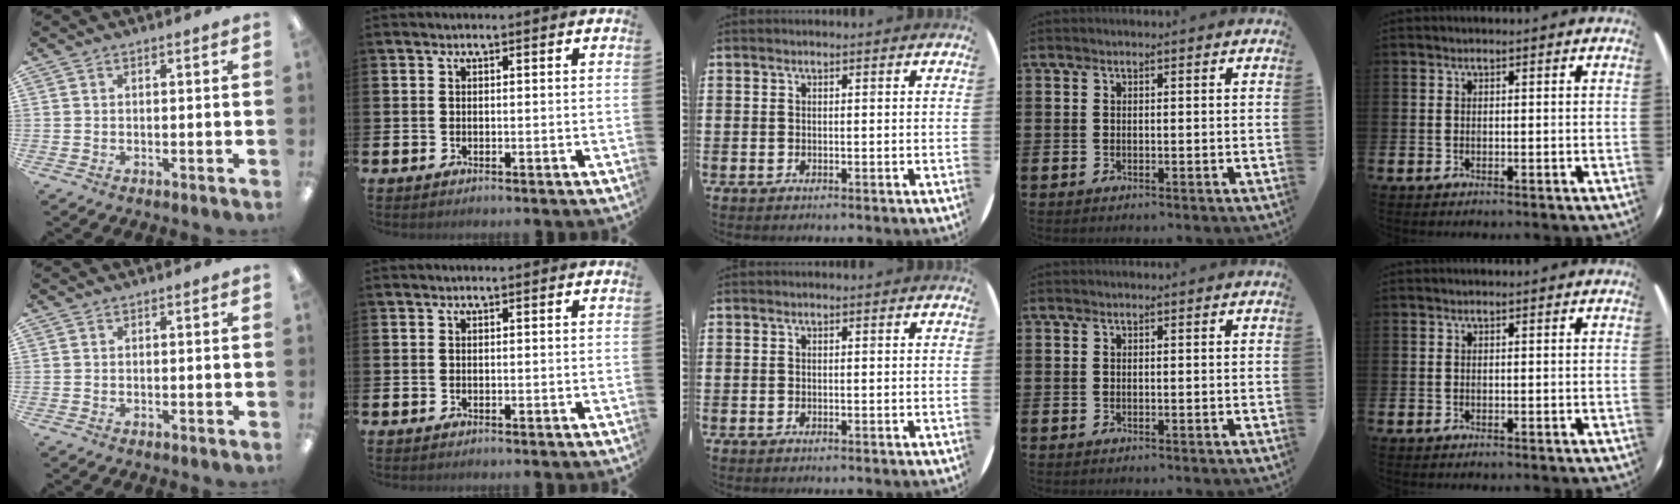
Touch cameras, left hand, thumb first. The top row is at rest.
{}